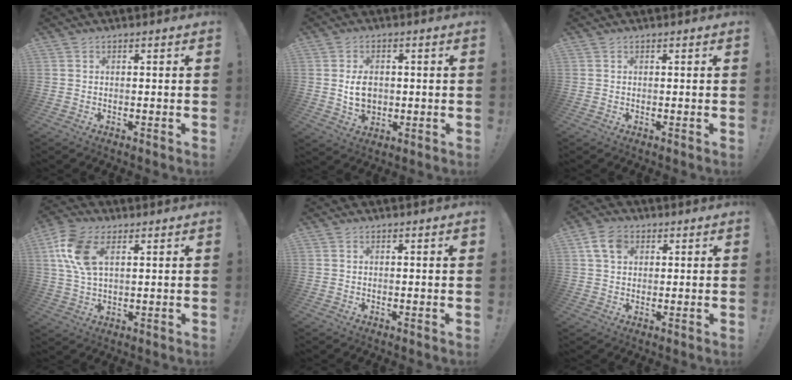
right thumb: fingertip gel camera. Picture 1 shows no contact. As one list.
[{"total": 6.9, "force": [0.3, 5.3, 4.3], "torque": [-0.056, 0.000, 0.005]}, {"total": 0.0}, {"total": 12.2, "force": [4.6, 6.8, 9.0], "torque": [-0.195, -0.001, 0.088]}, {"total": 0.7, "force": [0.3, -0.1, 0.7], "torque": [-0.009, 0.000, 0.003]}, {"total": 7.1, "force": [2.7, 5.0, 4.3], "torque": [-0.074, 0.004, 0.055]}]